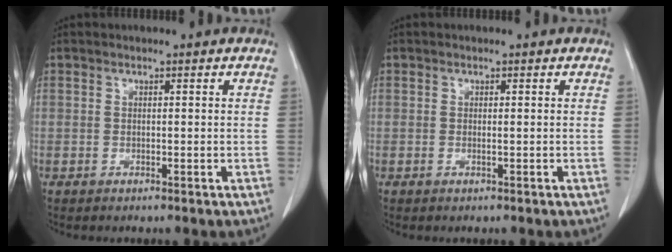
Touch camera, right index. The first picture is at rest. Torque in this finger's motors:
{"motor_torque": [0.15, -0.06, -0.03, 0.01]}